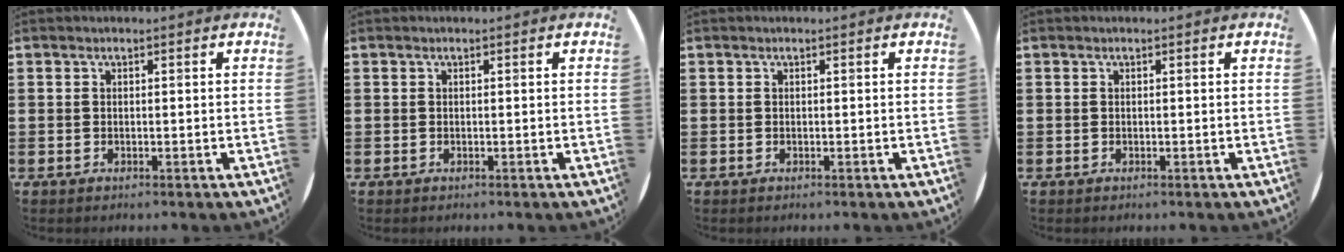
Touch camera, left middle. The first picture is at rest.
{"total": 0.0}
{"total": 0.0}
{"total": 0.0}